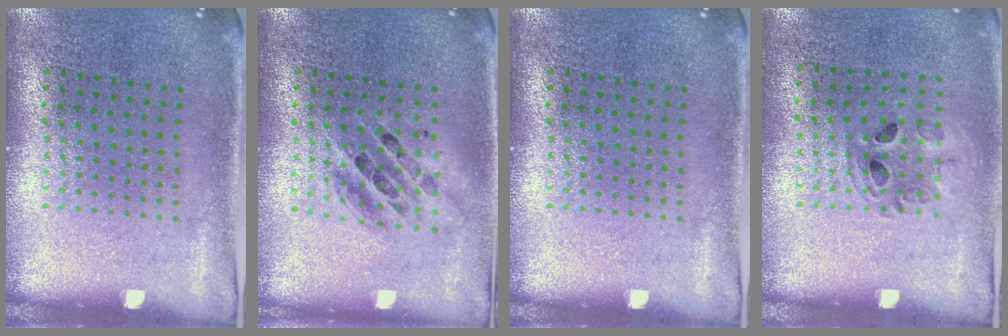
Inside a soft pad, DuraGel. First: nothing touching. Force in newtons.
{"total": 1.4, "press": 1.2, "slide": 0.7}
{"total": 0.0}
{"total": 0.9, "press": 0.9, "slide": 0.2}